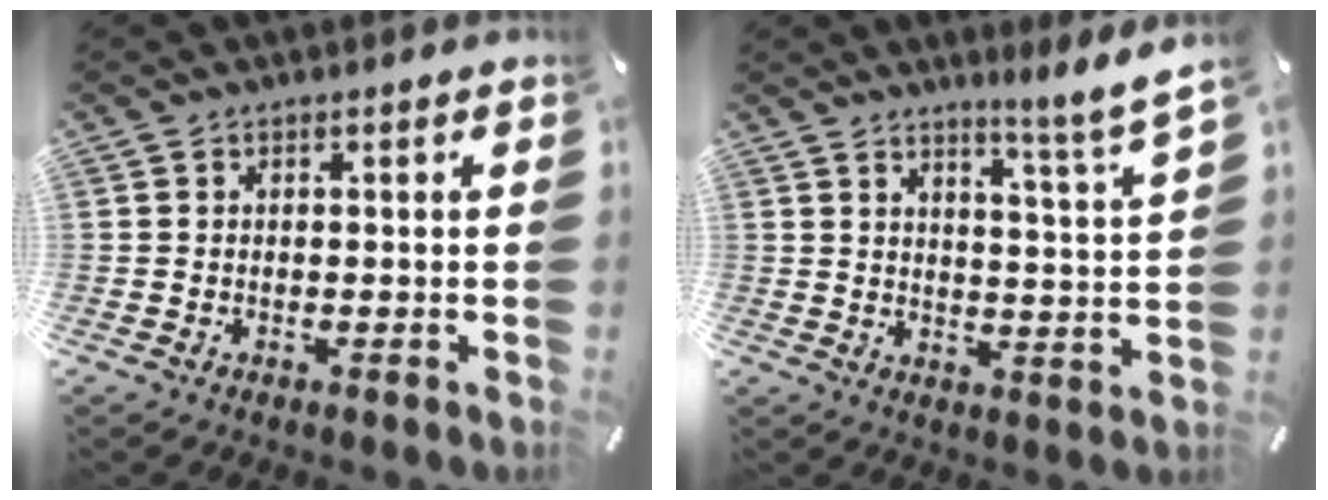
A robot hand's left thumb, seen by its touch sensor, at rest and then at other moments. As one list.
[{"total": 7.2, "force": [6.2, -1.1, 3.6], "torque": [-0.054, -0.050, 0.098]}]